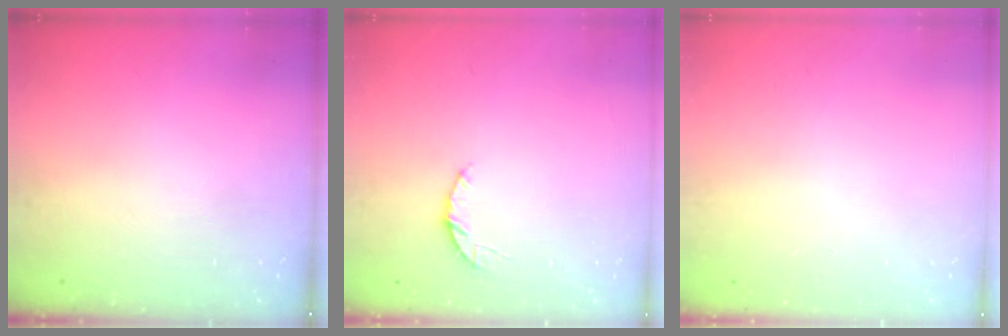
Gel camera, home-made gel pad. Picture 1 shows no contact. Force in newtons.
{"total": 3.1, "press": 3.1, "slide": 0.3}
{"total": 2.4, "press": 2.4, "slide": 0.2}